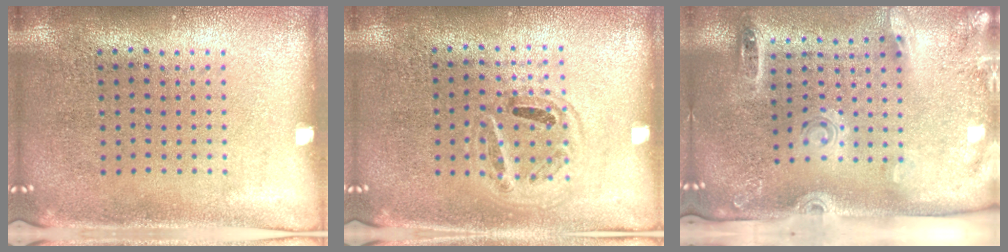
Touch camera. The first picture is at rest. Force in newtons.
{"total": 0.9, "press": 0.9, "slide": 0.3}
{"total": 2.8, "press": 1.9, "slide": 2.0}